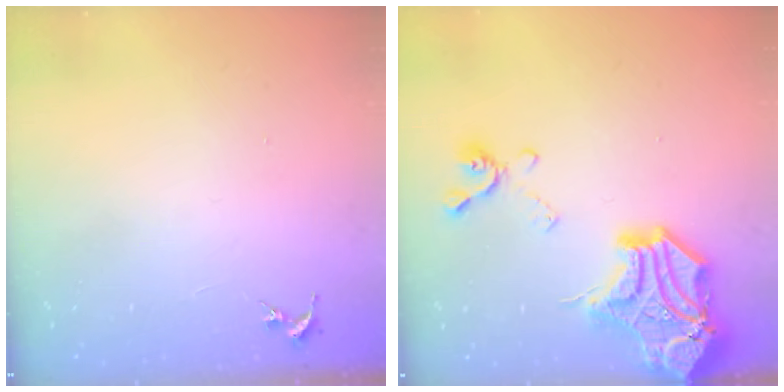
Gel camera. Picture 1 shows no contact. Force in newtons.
{"total": 22.5, "press": 22.3, "slide": 2.7}